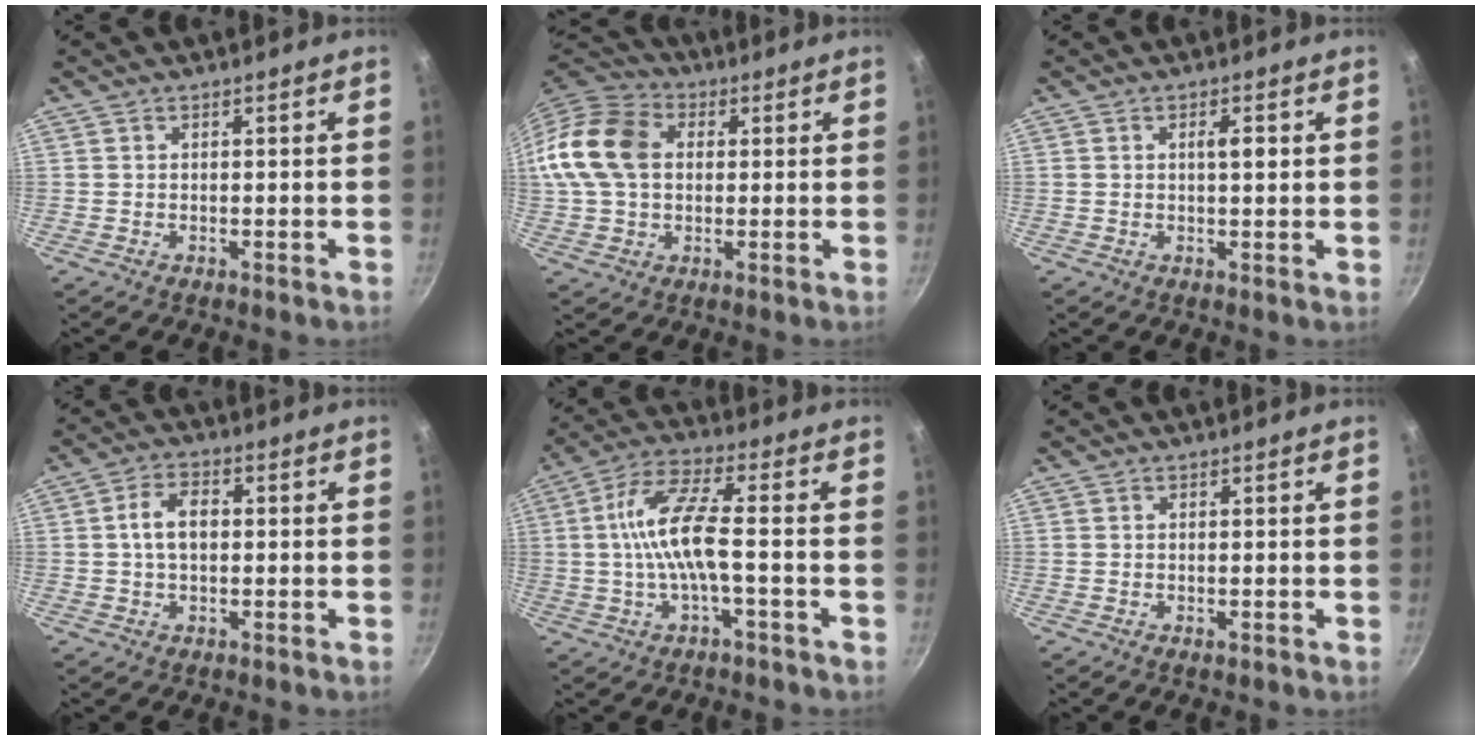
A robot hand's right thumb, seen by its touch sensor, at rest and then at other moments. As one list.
[{"total": 15.0, "force": [2.1, 11.0, 9.9], "torque": [-0.180, 0.023, 0.024]}, {"total": 3.1, "force": [0.6, 1.0, 2.9], "torque": [-0.037, 0.001, 0.008]}, {"total": 5.9, "force": [0.3, 3.8, 4.6], "torque": [-0.071, 0.016, 0.000]}, {"total": 10.6, "force": [-1.1, 3.0, 10.1], "torque": [-0.207, 0.030, -0.032]}, {"total": 0.6, "force": [-0.1, 0.2, 0.6], "torque": [-0.008, -0.001, -0.002]}]